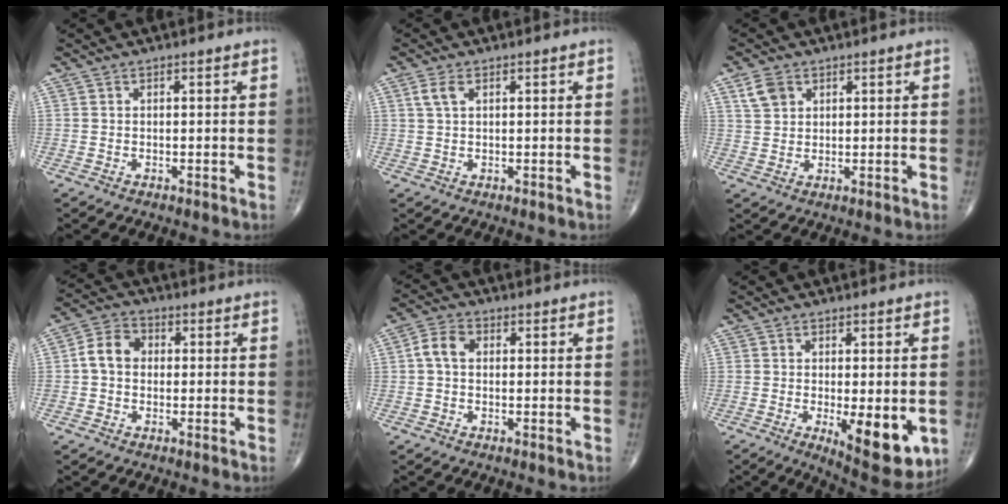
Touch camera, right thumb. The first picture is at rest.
{"total": 2.8, "force": [1.2, 1.3, 2.2], "torque": [-0.049, 0.009, 0.029]}
{"total": 4.6, "force": [2.3, 3.3, 2.1], "torque": [-0.029, -0.004, 0.048]}
{"total": 6.4, "force": [0.2, 5.1, 3.9], "torque": [-0.060, 0.019, -0.005]}
{"total": 4.5, "force": [0.6, 3.2, 3.2], "torque": [-0.062, 0.015, 0.004]}
{"total": 11.1, "force": [-2.5, 3.9, 10.1], "torque": [-0.124, -0.024, -0.026]}